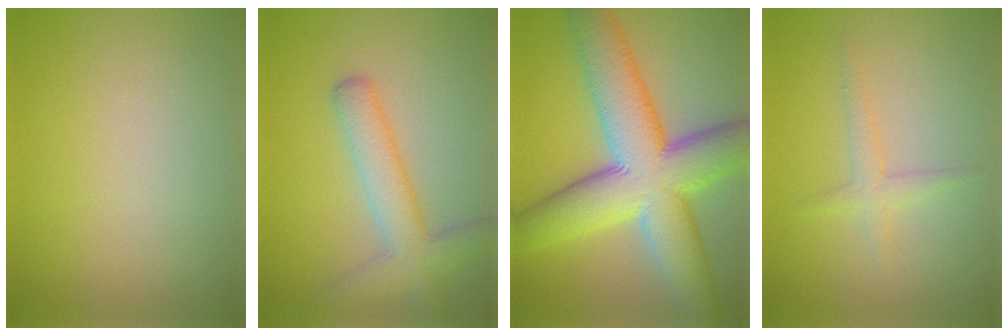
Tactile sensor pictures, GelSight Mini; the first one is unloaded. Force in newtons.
{"total": 4.8, "press": 4.8, "slide": 0.4}
{"total": 13.2, "press": 13.2, "slide": 0.4}
{"total": 1.6, "press": 1.6, "slide": 0.1}